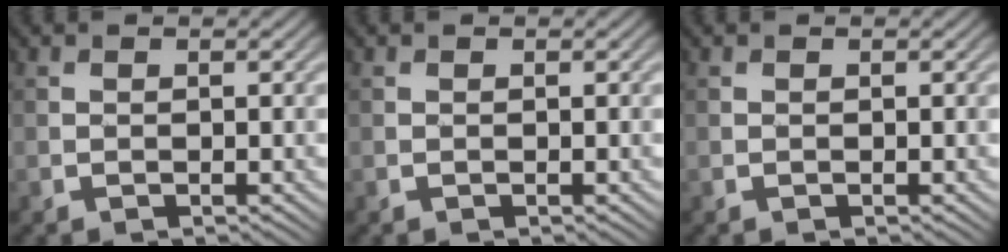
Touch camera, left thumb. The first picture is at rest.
{"total": 0.0}
{"total": 0.0}